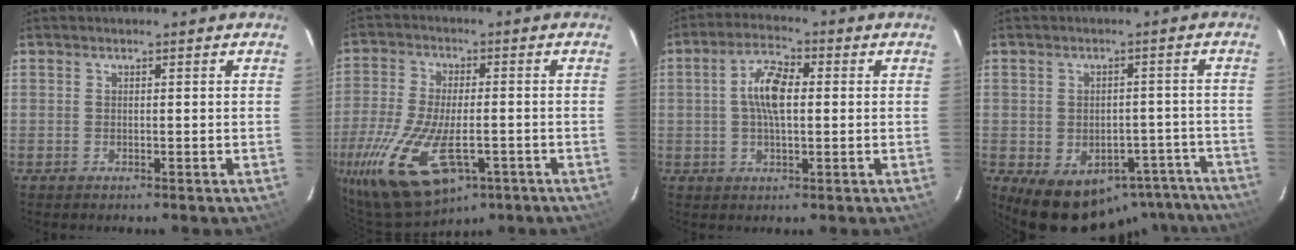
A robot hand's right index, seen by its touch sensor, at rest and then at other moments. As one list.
[{"total": 19.3, "force": [-8.7, 9.0, 14.7], "torque": [-0.322, -0.052, -0.143]}, {"total": 7.2, "force": [0.5, 2.9, 6.5], "torque": [-0.126, 0.016, 0.008]}, {"total": 16.0, "force": [-11.7, 9.4, 5.5], "torque": [-0.094, 0.033, -0.111]}]